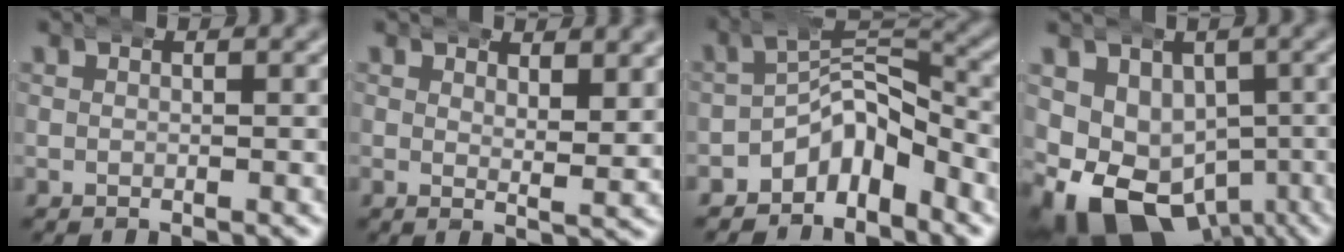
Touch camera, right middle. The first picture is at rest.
{"total": 2.6, "force": [2.5, -0.1, 1.0], "torque": [-0.009, -0.006, 0.037]}
{"total": 6.7, "force": [-2.6, 4.2, 4.5], "torque": [-0.050, 0.002, -0.052]}
{"total": 14.6, "force": [-5.7, 11.5, 6.8], "torque": [-0.154, -0.080, -0.075]}